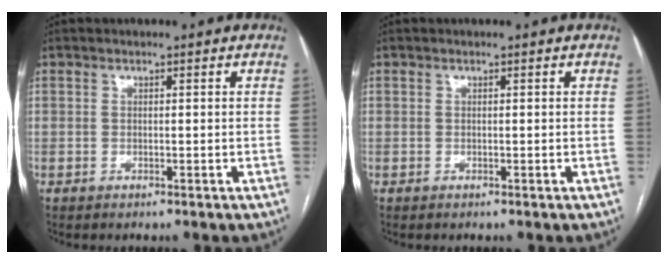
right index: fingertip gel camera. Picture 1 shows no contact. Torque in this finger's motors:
{"motor_torque": [0.00, 0.00, 0.00, 0.00]}